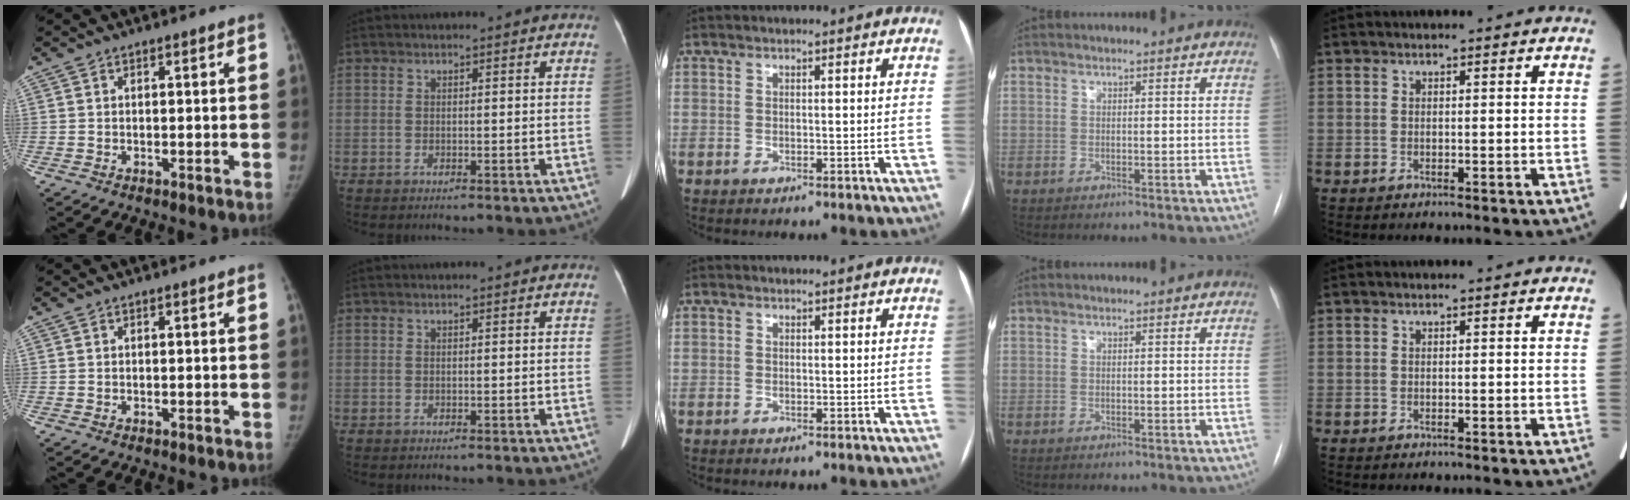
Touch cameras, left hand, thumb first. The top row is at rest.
{"middle": {"total": 2.6, "force": [-2.2, -0.8, -1.2], "torque": [0.015, 0.002, -0.026]}}